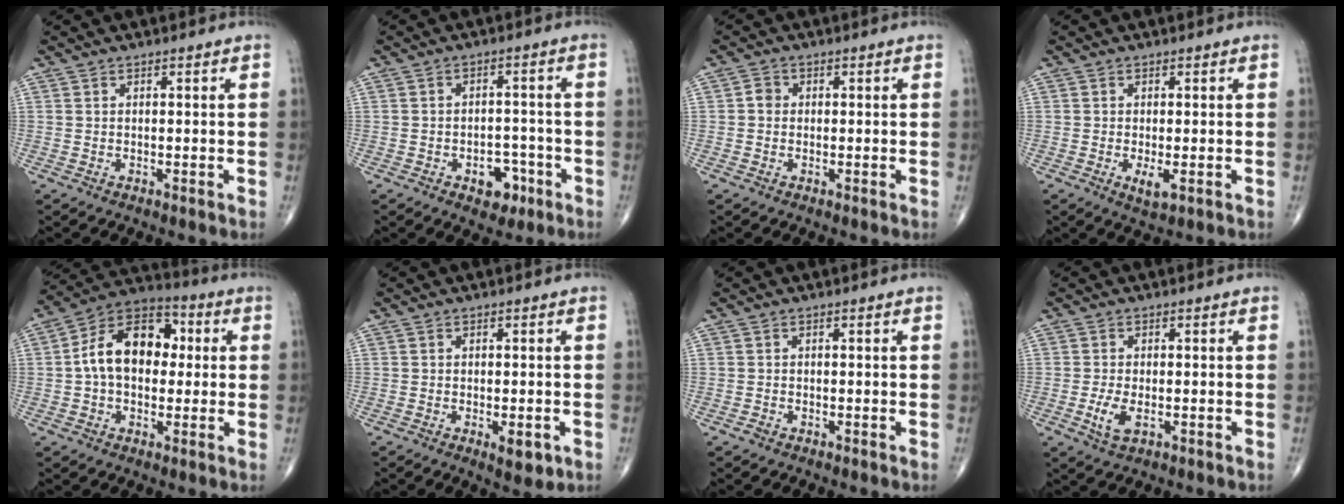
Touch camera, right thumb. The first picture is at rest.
{"total": 5.7, "force": [-2.8, 3.8, 3.3], "torque": [-0.014, 0.027, -0.034]}
{"total": 1.8, "force": [-0.1, 1.6, 0.8], "torque": [-0.004, 0.005, -0.006]}
{"total": 2.8, "force": [-0.7, 0.9, 2.5], "torque": [-0.045, -0.008, -0.011]}
{"total": 14.8, "force": [1.2, 9.9, 11.0], "torque": [-0.158, 0.033, 0.006]}
{"total": 4.0, "force": [-1.4, 1.7, 3.4], "torque": [-0.038, -0.005, -0.015]}
{"total": 0.6, "force": [-0.4, 0.4, 0.1], "torque": [0.000, 0.002, -0.011]}
{"total": 3.9, "force": [-1.0, 1.8, 3.2], "torque": [-0.067, -0.004, -0.018]}